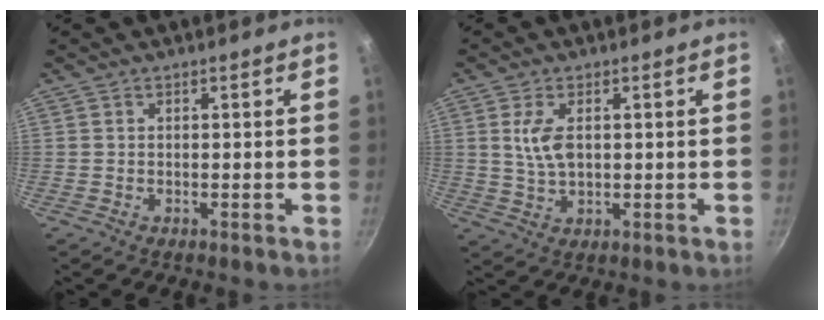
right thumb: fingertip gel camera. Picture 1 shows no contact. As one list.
[{"total": 5.6, "force": [1.1, 3.0, 4.6], "torque": [-0.086, -0.004, 0.024]}]